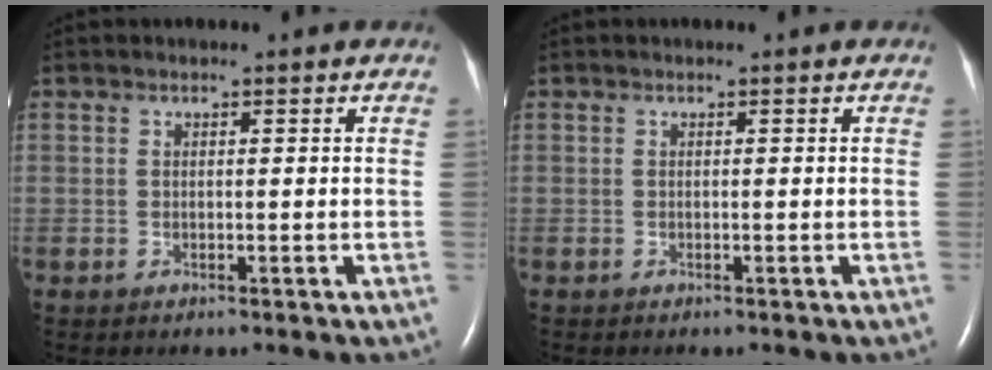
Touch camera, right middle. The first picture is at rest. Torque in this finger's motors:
{"motor_torque": [-0.21, 0.21, -0.01, -0.01]}